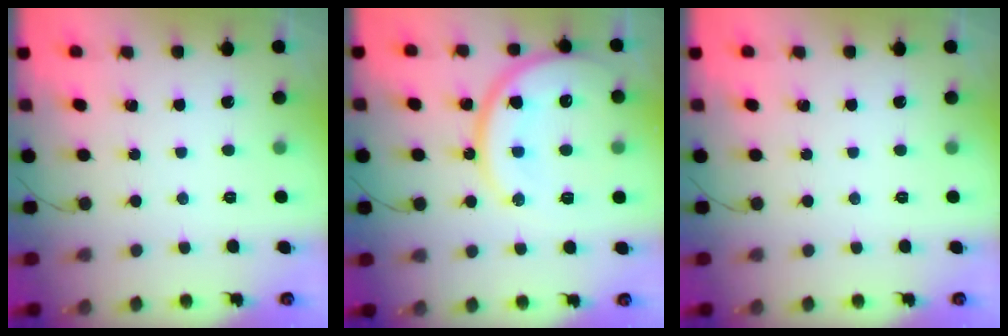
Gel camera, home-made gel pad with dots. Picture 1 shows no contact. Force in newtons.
{"total": 17.8, "press": 17.7, "slide": 1.4}
{"total": 0.0}